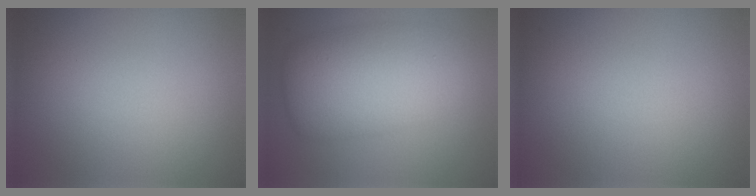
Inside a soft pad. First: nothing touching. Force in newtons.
{"total": 7.7, "press": 7.7, "slide": 0.1}
{"total": 0.0}